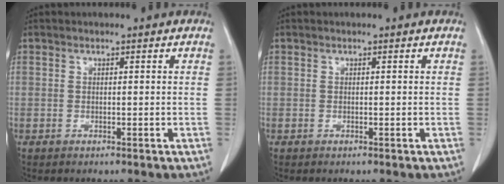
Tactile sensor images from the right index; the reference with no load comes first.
{"total": 0.0}